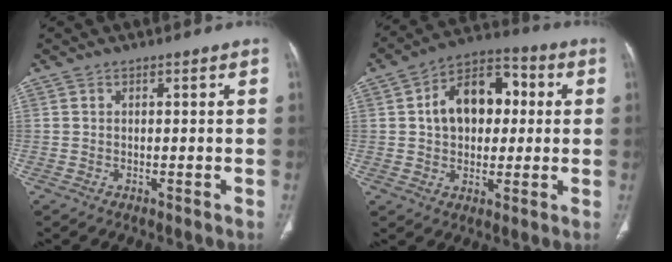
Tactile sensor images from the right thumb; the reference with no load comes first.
{"total": 14.5, "force": [2.1, 9.8, 10.4], "torque": [-0.128, 0.025, 0.025]}